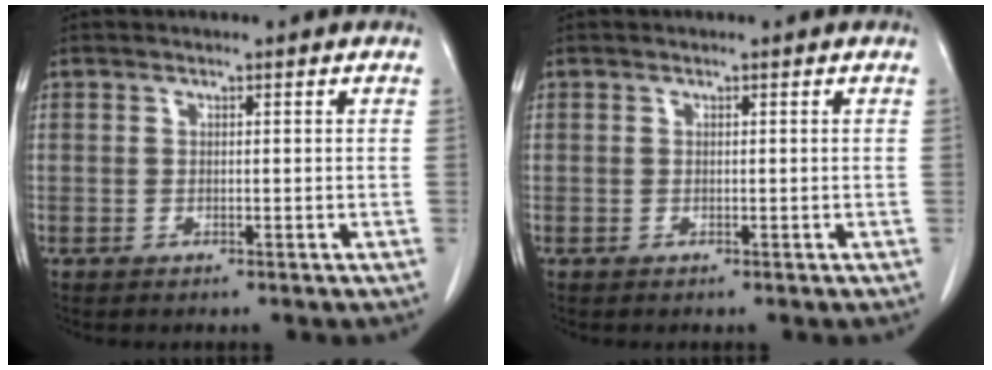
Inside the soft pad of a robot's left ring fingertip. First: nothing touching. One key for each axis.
{"total": 0.0}